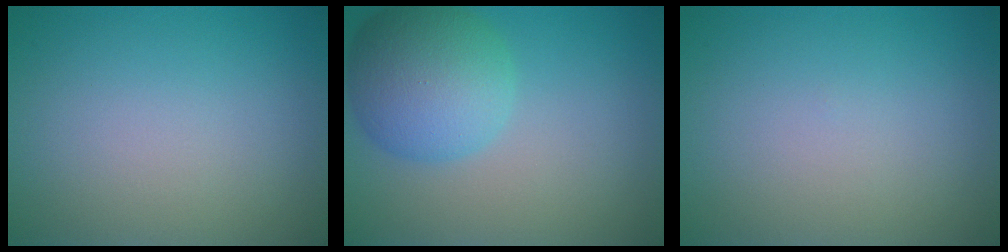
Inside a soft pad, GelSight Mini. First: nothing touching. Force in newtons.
{"total": 6.8, "press": 6.8, "slide": 0.2}
{"total": 0.0}